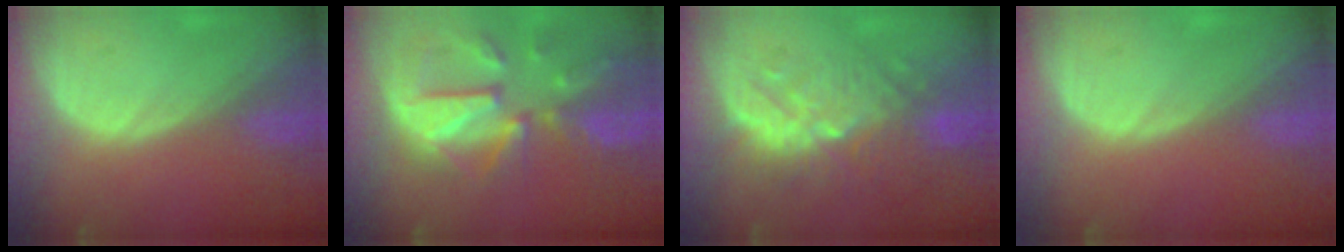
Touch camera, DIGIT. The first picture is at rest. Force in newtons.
{"total": 12.1, "press": 10.5, "slide": 5.9}
{"total": 9.2, "press": 9.0, "slide": 1.8}
{"total": 0.0}